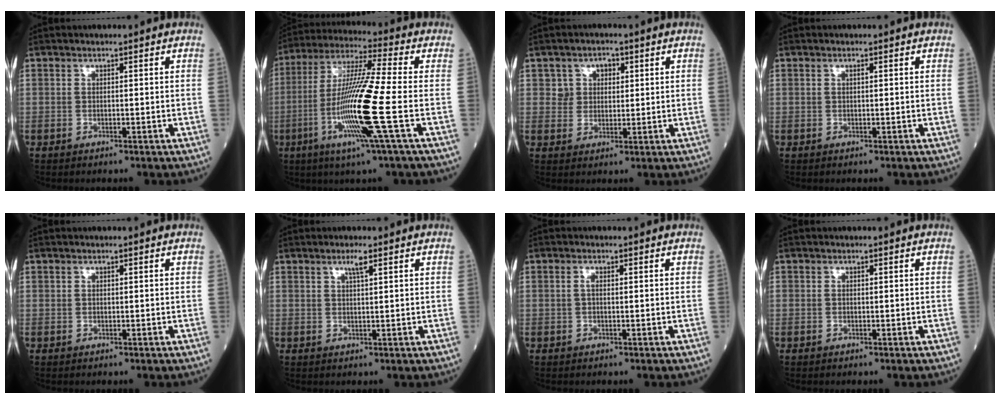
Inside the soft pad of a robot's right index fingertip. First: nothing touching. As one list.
[{"total": 15.4, "force": [-4.1, -1.2, 14.8], "torque": [-0.294, -0.016, -0.090]}, {"total": 3.9, "force": [1.5, 3.4, 1.1], "torque": [-0.010, 0.008, 0.023]}, {"total": 0.5, "force": [0.2, 0.1, 0.5], "torque": [-0.011, -0.001, 0.004]}, {"total": 0.0}, {"total": 1.9, "force": [1.1, 0.0, 1.5], "torque": [-0.030, 0.000, 0.020]}, {"total": 0.8, "force": [0.1, 0.3, 0.8], "torque": [-0.017, 0.002, 0.000]}, {"total": 0.0}]